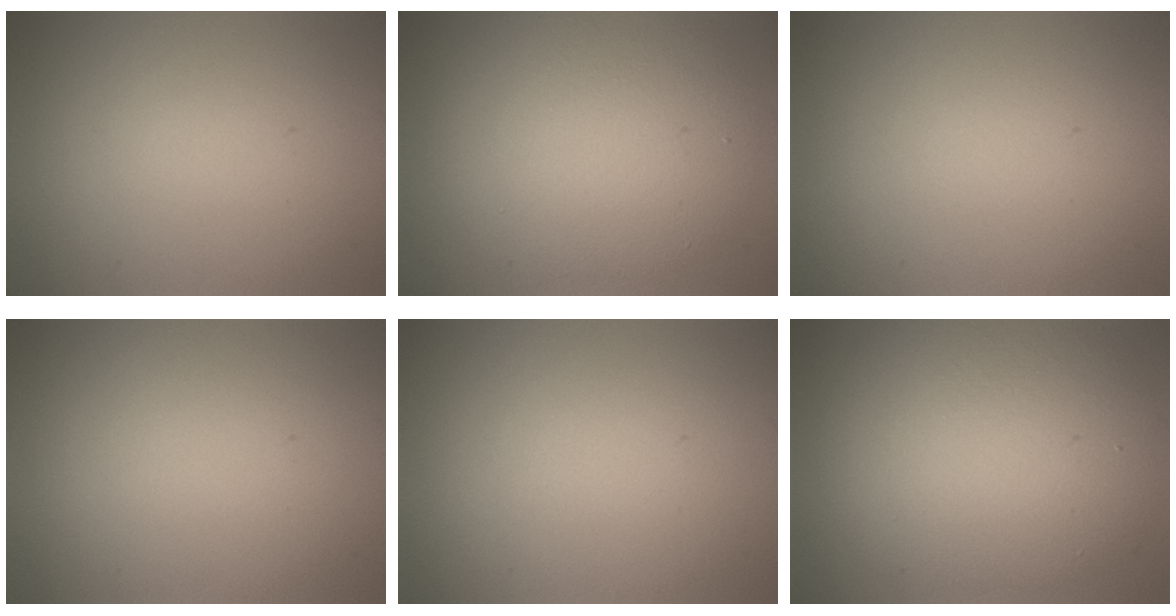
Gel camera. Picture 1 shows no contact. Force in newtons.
{"total": 8.5, "press": 8.4, "slide": 0.6}
{"total": 0.0}
{"total": 0.0}
{"total": 0.0}
{"total": 8.9, "press": 8.9, "slide": 0.6}